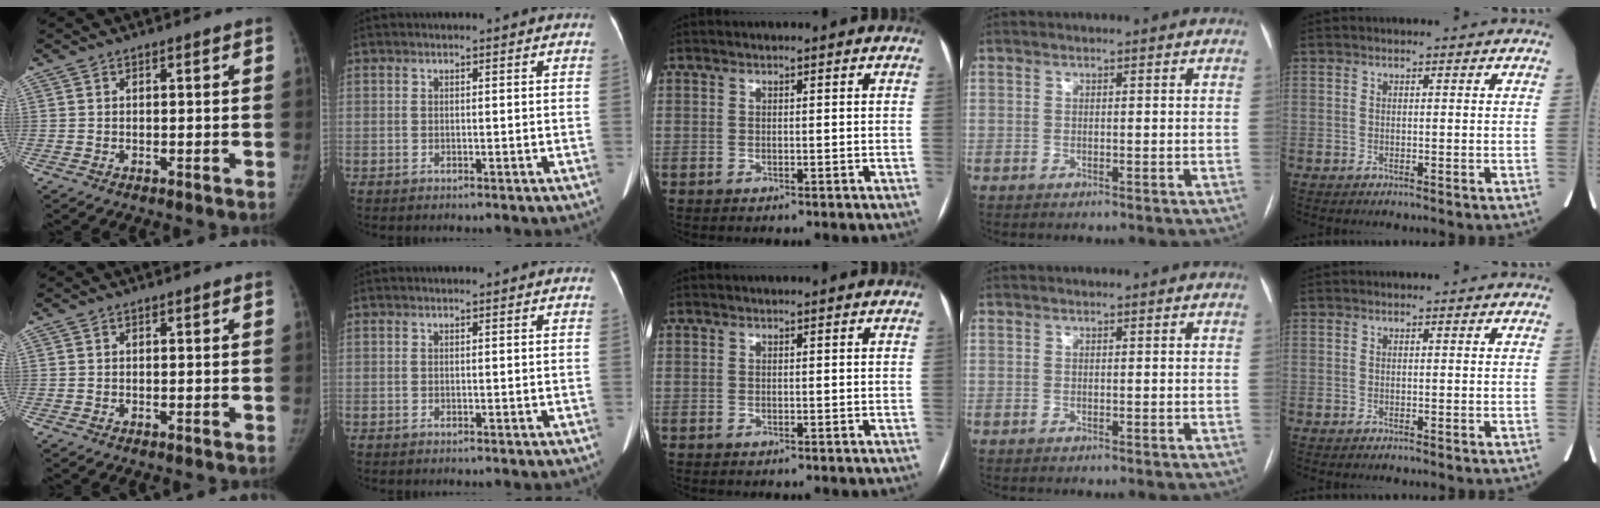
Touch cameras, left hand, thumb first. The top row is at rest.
{}